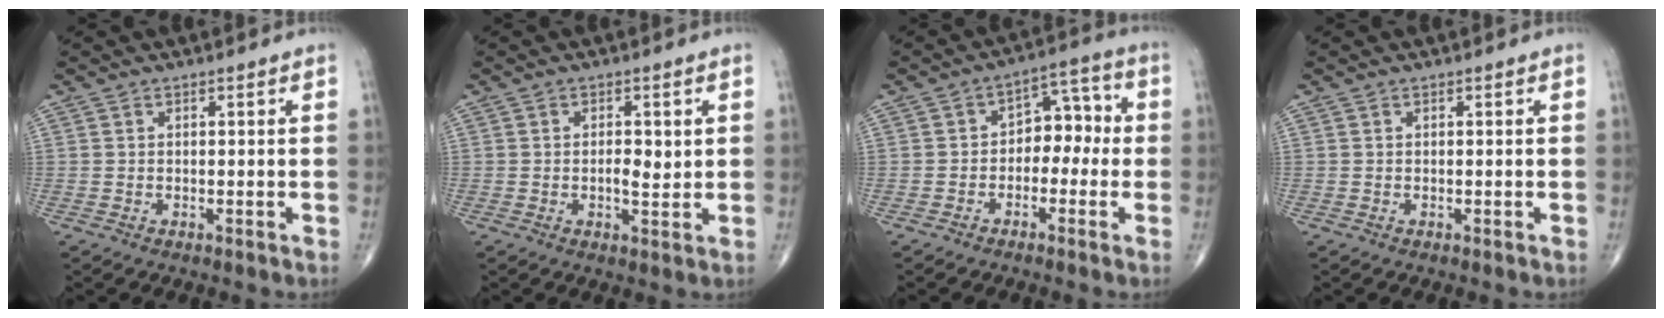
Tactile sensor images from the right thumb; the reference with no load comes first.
{"total": 3.5, "force": [0.3, 1.6, 3.1], "torque": [-0.045, -0.004, 0.005]}
{"total": 7.6, "force": [-1.1, 5.1, 5.5], "torque": [-0.039, 0.038, -0.031]}
{"total": 0.0}